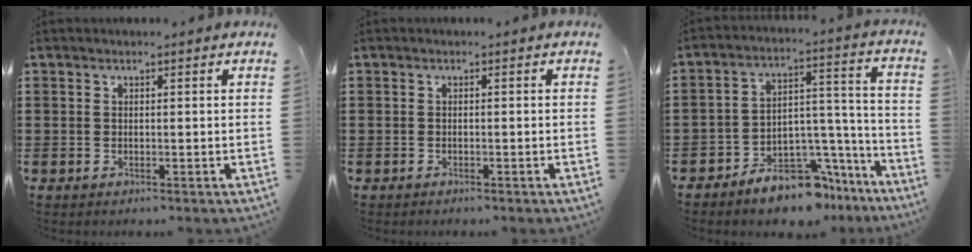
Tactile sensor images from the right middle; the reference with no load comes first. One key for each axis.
{"total": 0.5, "fx": -0.5, "fy": 0.1, "fz": 0.0, "tx": -0.002, "ty": -0.001, "tz": -0.011}
{"total": 8.8, "fx": -7.9, "fy": 3.1, "fz": 2.4, "tx": -0.026, "ty": 0.031, "tz": -0.141}